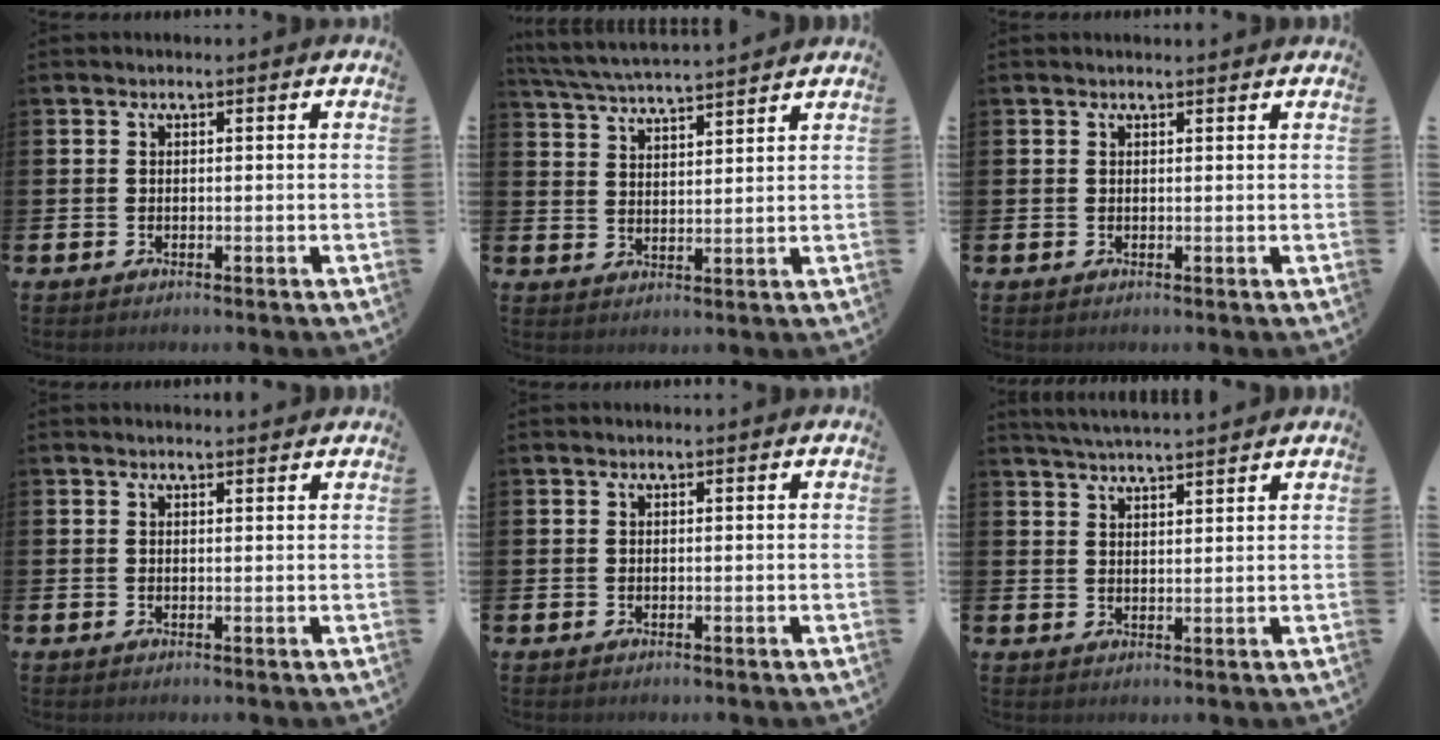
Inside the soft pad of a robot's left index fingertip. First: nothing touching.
{"total": 5.2, "force": [5.2, 0.0, 0.9], "torque": [-0.036, -0.034, 0.091]}
{"total": 0.7, "force": [0.6, 0.0, 0.2], "torque": [0.009, -0.005, 0.009]}
{"total": 1.1, "force": [1.1, 0.1, 0.1], "torque": [0.009, -0.006, 0.017]}
{"total": 0.0}
{"total": 4.1, "force": [4.0, -0.3, 0.4], "torque": [-0.012, -0.022, 0.072]}